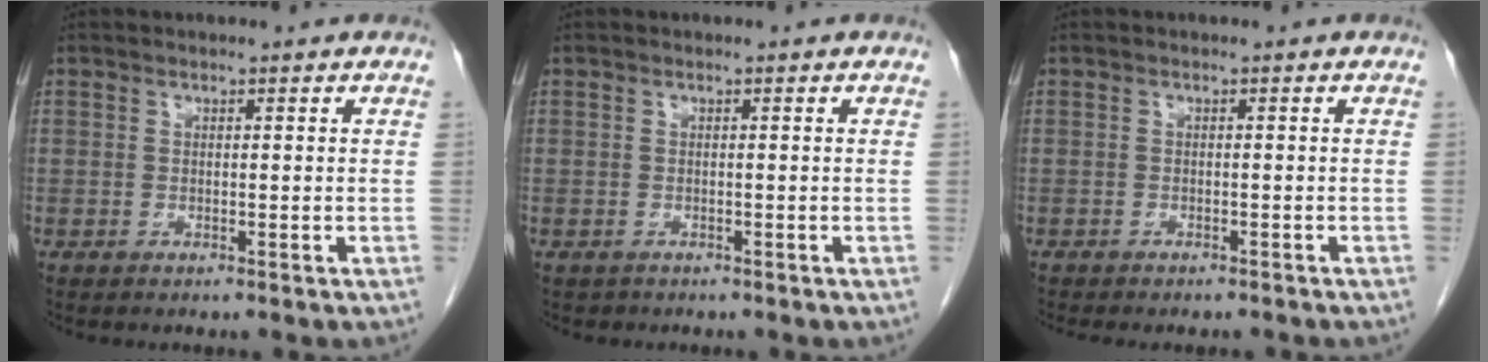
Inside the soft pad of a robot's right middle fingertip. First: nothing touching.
{"total": 0.8, "force": [-0.6, 0.5, 0.0], "torque": [-0.013, 0.001, -0.010]}
{"total": 6.3, "force": [-5.6, 1.6, 2.4], "torque": [-0.024, -0.004, -0.070]}